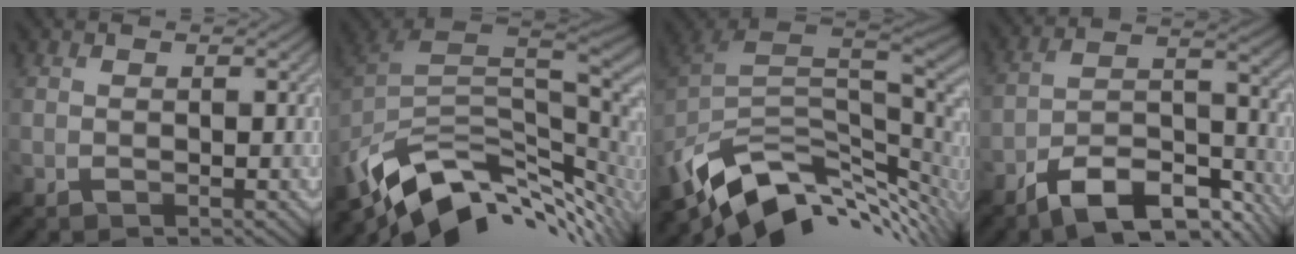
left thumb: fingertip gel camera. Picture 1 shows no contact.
{"total": 13.3, "force": [-3.6, 7.7, 10.2], "torque": [-0.221, -0.025, -0.052]}
{"total": 13.0, "force": [-3.6, 7.7, 9.9], "torque": [-0.215, -0.027, -0.050]}
{"total": 13.6, "force": [-10.2, 4.2, 8.0], "torque": [-0.138, -0.003, -0.190]}